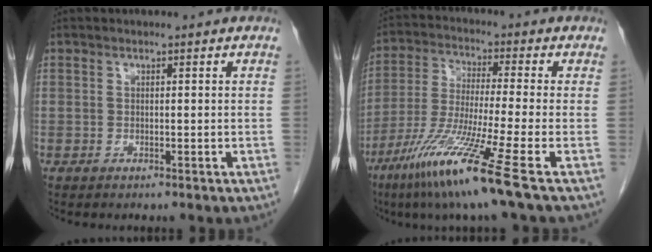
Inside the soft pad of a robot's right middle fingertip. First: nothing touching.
{"total": 13.4, "force": [-7.7, -1.8, 10.8], "torque": [-0.221, -0.051, -0.148]}